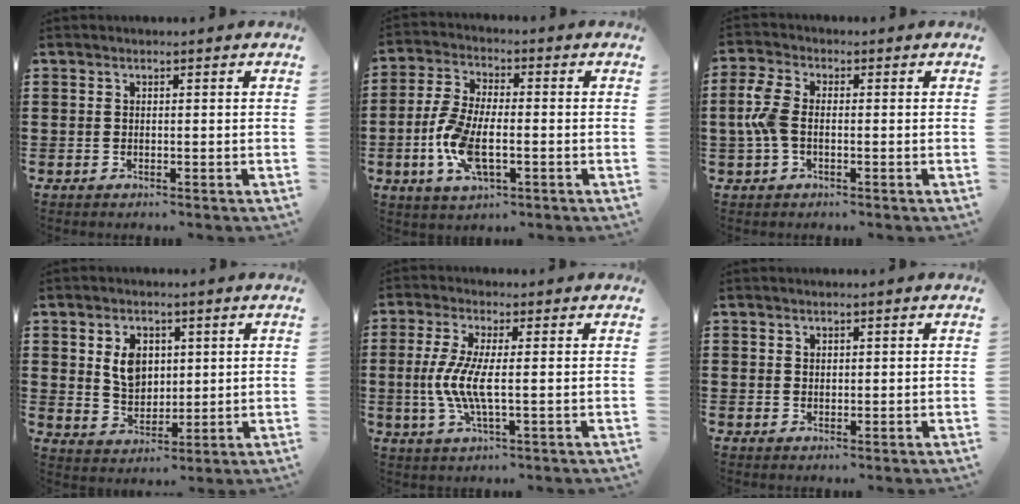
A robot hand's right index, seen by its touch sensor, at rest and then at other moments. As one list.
[{"total": 8.5, "force": [-2.3, 3.6, 7.3], "torque": [-0.179, -0.014, -0.051]}, {"total": 5.2, "force": [-0.4, 3.0, 4.3], "torque": [-0.116, -0.002, -0.016]}, {"total": 5.9, "force": [1.6, 4.3, 3.6], "torque": [-0.078, 0.012, 0.027]}, {"total": 6.6, "force": [-0.6, 1.3, 6.4], "torque": [-0.151, -0.015, -0.022]}, {"total": 1.0, "force": [0.7, 0.7, 0.2], "torque": [-0.005, 0.003, 0.014]}]